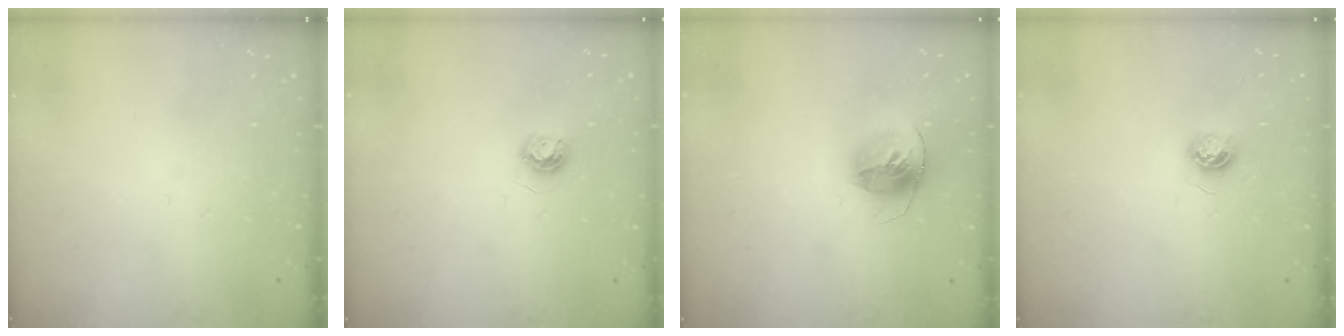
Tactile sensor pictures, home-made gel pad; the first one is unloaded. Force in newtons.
{"total": 5.9, "press": 5.9, "slide": 0.5}
{"total": 14.3, "press": 14.3, "slide": 1.5}
{"total": 4.2, "press": 4.2, "slide": 0.4}